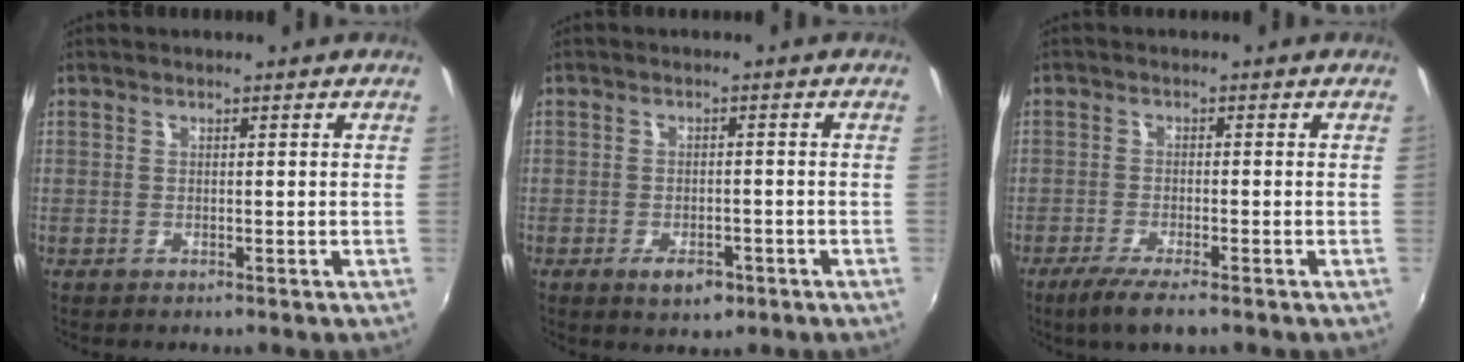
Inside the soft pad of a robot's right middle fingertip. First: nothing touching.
{"total": 4.2, "force": [-2.3, 2.2, 2.7], "torque": [-0.059, -0.006, -0.033]}
{"total": 5.3, "force": [-3.8, 0.5, 3.7], "torque": [-0.090, -0.016, -0.069]}